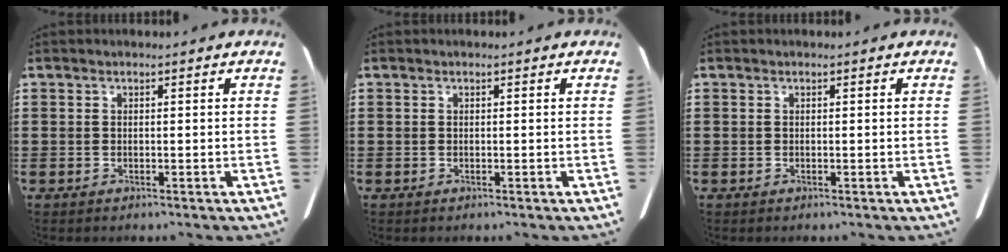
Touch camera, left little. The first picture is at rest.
{"total": 0.0}
{"total": 0.0}